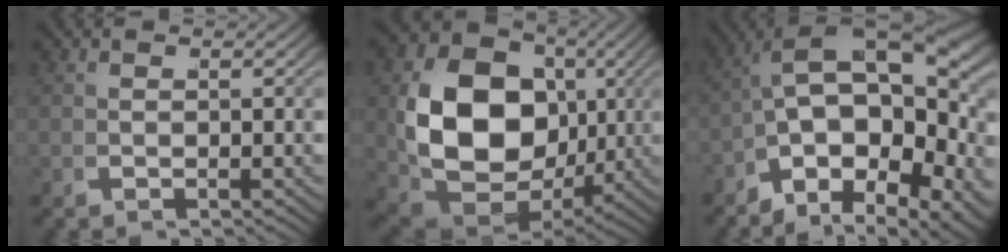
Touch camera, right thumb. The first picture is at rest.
{"total": 17.8, "force": [0.0, 12.9, 12.2], "torque": [-0.259, -0.053, 0.016]}
{"total": 16.3, "force": [-1.6, 11.2, 11.7], "torque": [-0.210, -0.040, -0.034]}